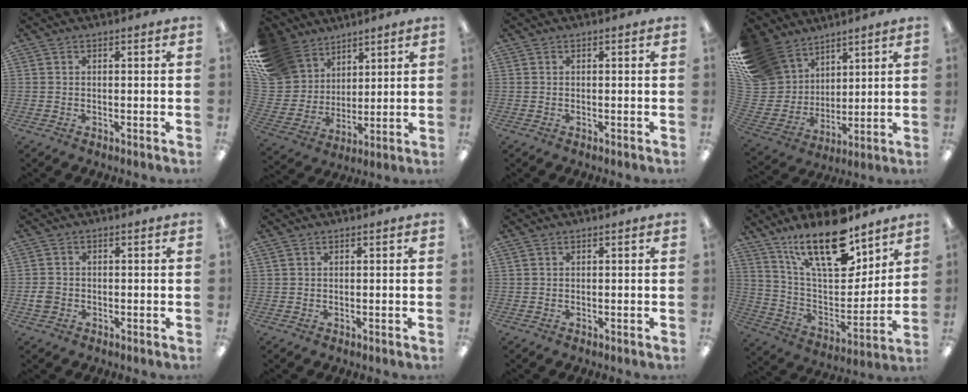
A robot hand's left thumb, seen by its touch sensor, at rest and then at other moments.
{"total": 17.1, "force": [9.9, 12.9, 5.3], "torque": [-0.132, -0.051, 0.204]}
{"total": 0.0}
{"total": 17.5, "force": [11.0, 12.5, 5.5], "torque": [-0.138, -0.065, 0.221]}
{"total": 2.9, "force": [-0.6, 2.5, 1.4], "torque": [-0.023, 0.007, -0.009]}
{"total": 0.8, "force": [0.5, 0.6, 0.3], "torque": [-0.007, 0.002, 0.009]}
{"total": 0.5, "force": [0.3, 0.3, 0.2], "torque": [-0.005, 0.003, 0.006]}
{"total": 22.0, "force": [14.5, 9.0, 14.0], "torque": [-0.230, -0.087, 0.250]}